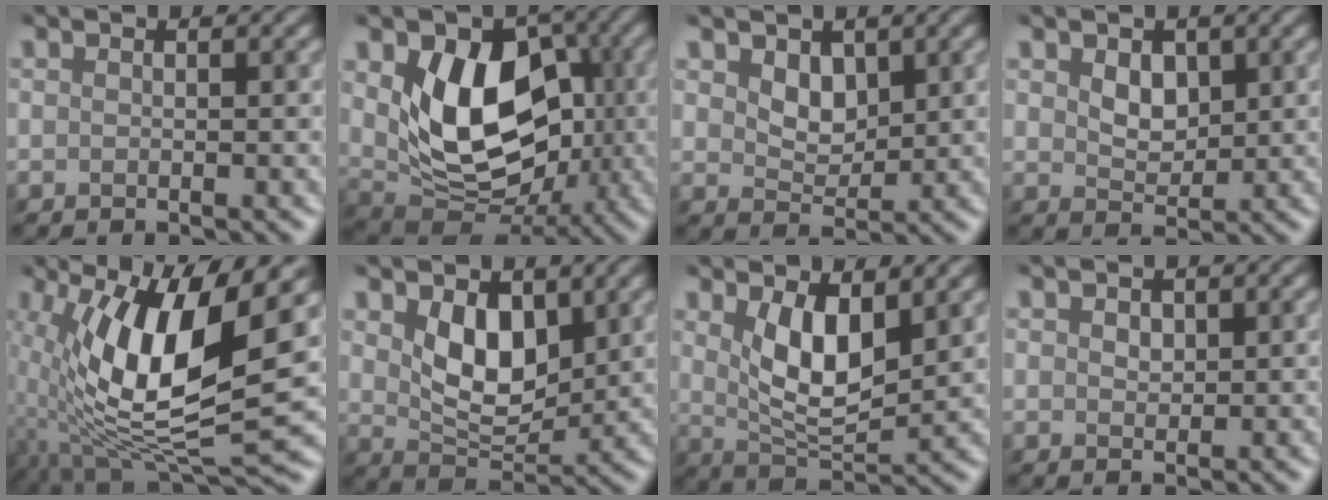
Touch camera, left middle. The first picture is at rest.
{"total": 9.2, "force": [1.4, 6.7, 6.2], "torque": [-0.115, -0.021, 0.033]}
{"total": 2.2, "force": [1.3, 1.5, 1.0], "torque": [-0.027, -0.005, 0.019]}
{"total": 2.3, "force": [1.0, 1.6, 1.2], "torque": [-0.028, -0.003, 0.015]}
{"total": 12.2, "force": [1.2, 3.9, 11.5], "torque": [-0.229, -0.019, 0.019]}
{"total": 4.6, "force": [1.9, 2.7, 3.2], "torque": [-0.068, -0.009, 0.031]}
{"total": 5.1, "force": [2.1, 2.2, 4.1], "torque": [-0.090, -0.011, 0.040]}
{"total": 0.9, "force": [0.5, 0.7, 0.3], "torque": [-0.008, -0.001, 0.004]}